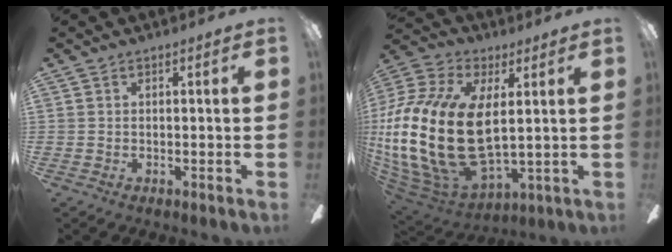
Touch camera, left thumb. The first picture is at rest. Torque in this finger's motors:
{"motor_torque": [-0.48, 2.80, 2.64, -0.13, 0.78]}